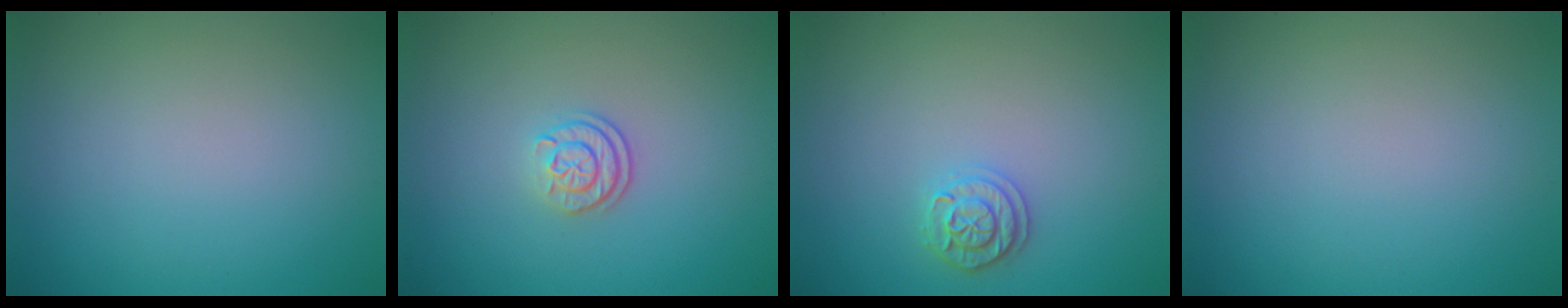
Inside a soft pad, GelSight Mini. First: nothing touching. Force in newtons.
{"total": 2.1, "press": 1.7, "slide": 1.3}
{"total": 1.9, "press": 1.9, "slide": 0.3}
{"total": 0.0}